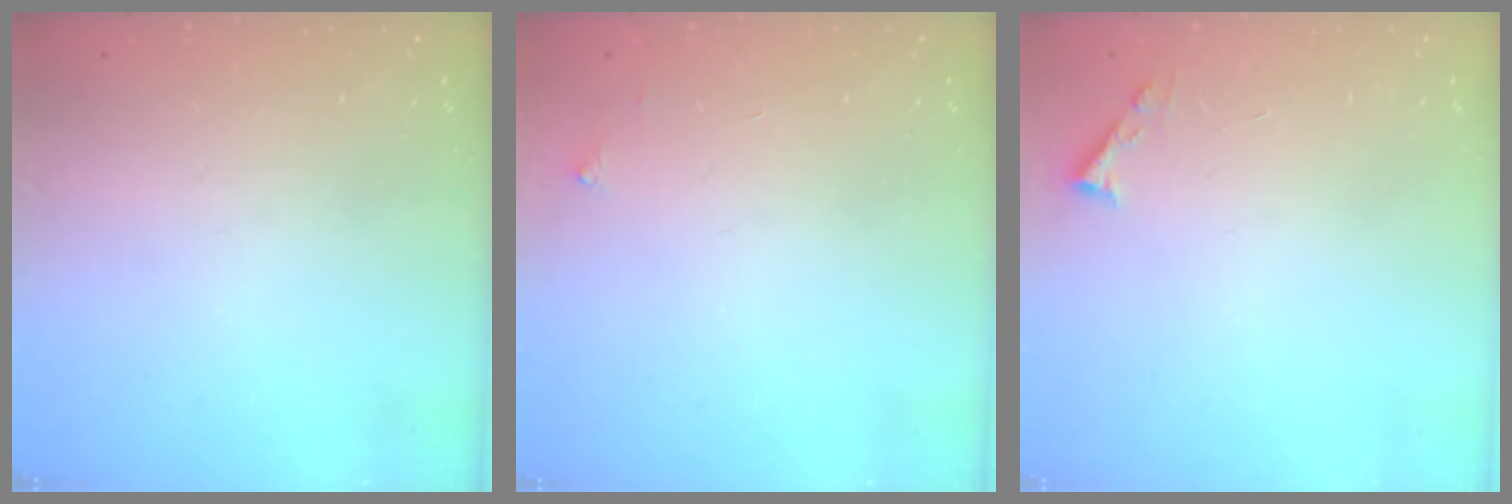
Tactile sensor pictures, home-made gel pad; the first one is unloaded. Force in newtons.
{"total": 2.5, "press": 2.5, "slide": 0.4}
{"total": 3.6, "press": 3.6, "slide": 0.5}